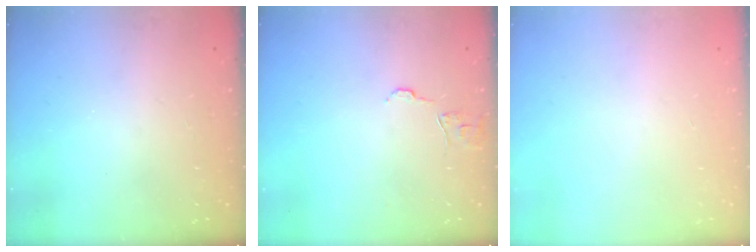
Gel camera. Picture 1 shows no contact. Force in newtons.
{"total": 6.1, "press": 6.1, "slide": 0.4}
{"total": 0.0}